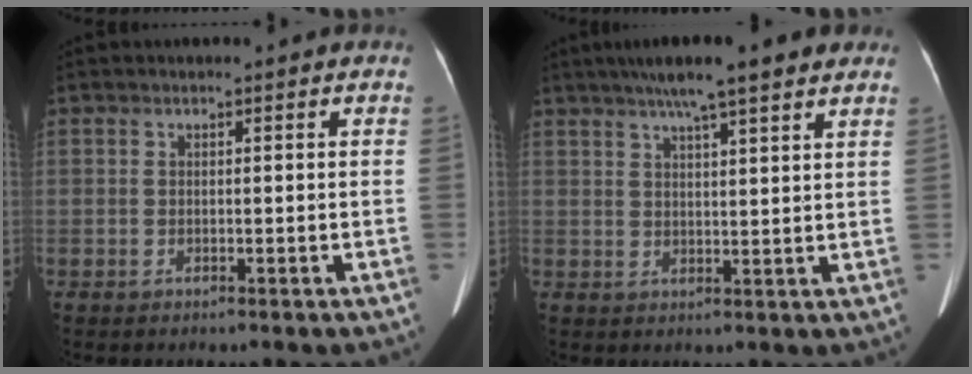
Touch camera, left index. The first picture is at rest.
{"total": 10.9, "force": [8.2, 0.9, 7.1], "torque": [-0.104, 0.030, 0.116]}